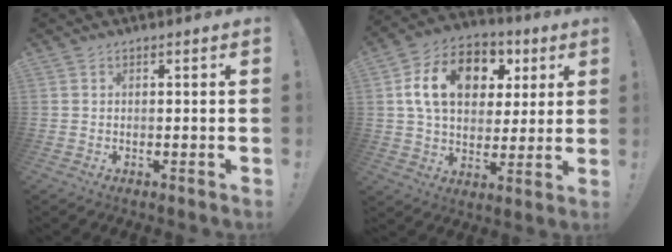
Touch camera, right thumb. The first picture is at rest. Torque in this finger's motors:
{"motor_torque": [0.90, 0.97, 1.18, 0.31, 0.20]}